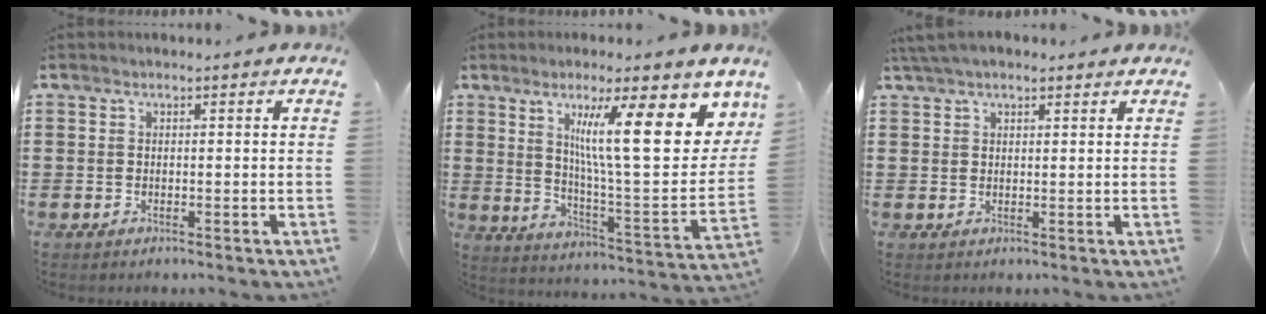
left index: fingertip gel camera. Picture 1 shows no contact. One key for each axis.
{"total": 16.3, "fx": 7.8, "fy": 3.3, "fz": 13.9, "tx": -0.236, "ty": -0.033, "tz": 0.122}
{"total": 3.6, "fx": 3.0, "fy": 1.2, "fz": 1.5, "tx": -0.037, "ty": 0.001, "tz": 0.058}